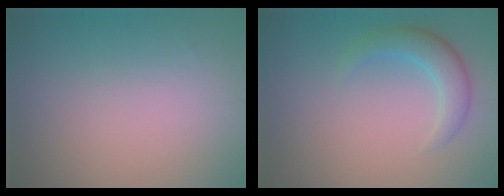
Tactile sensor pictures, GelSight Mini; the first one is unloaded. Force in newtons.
{"total": 2.8, "press": 2.8, "slide": 0.0}